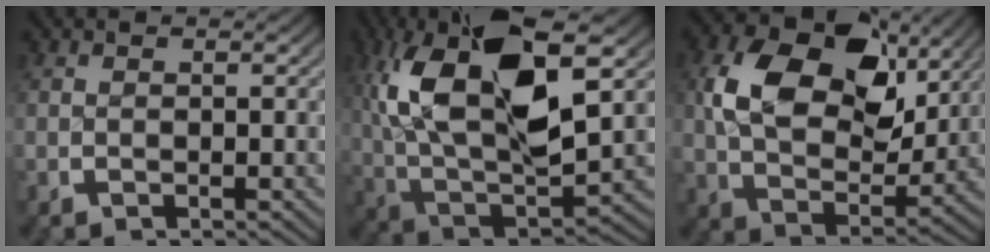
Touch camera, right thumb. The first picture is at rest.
{"total": 17.7, "force": [2.1, 10.1, 14.4], "torque": [-0.286, -0.035, 0.051]}
{"total": 14.3, "force": [3.4, 9.0, 10.6], "torque": [-0.210, -0.023, 0.060]}